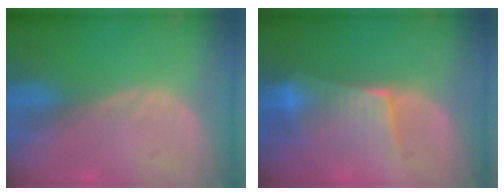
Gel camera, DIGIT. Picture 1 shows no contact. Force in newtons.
{"total": 6.5, "press": 6.2, "slide": 2.0}